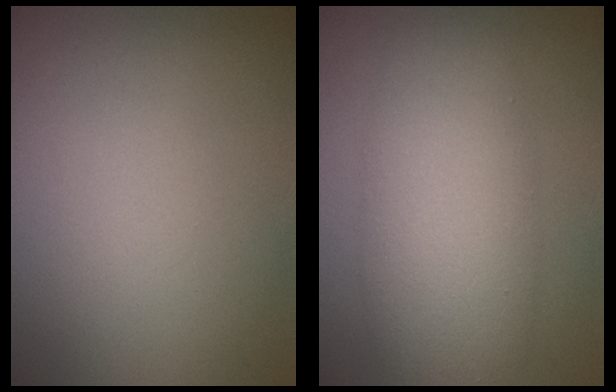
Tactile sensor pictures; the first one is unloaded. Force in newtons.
{"total": 7.7, "press": 7.7, "slide": 0.2}